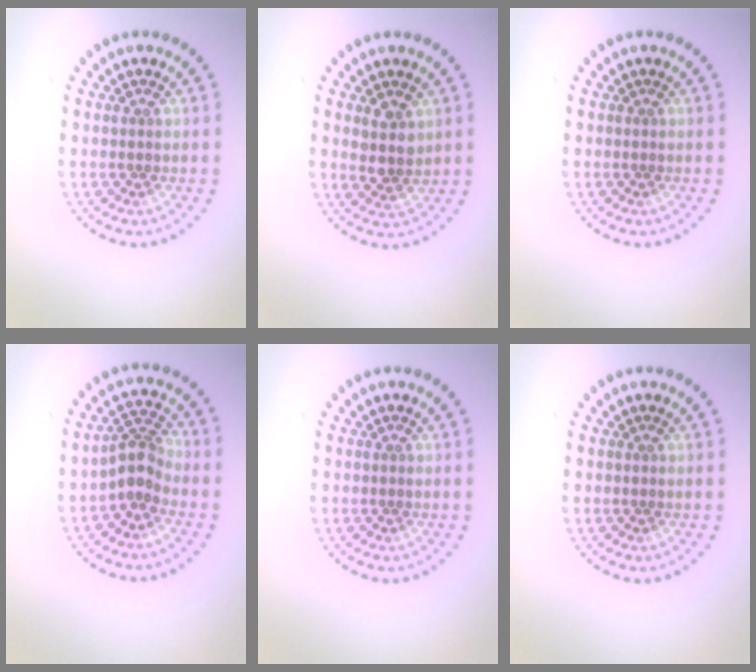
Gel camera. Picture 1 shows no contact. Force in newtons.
{"total": 2.8, "press": 2.5, "slide": 1.2}
{"total": 0.0}
{"total": 2.6, "press": 2.0, "slide": 1.8}
{"total": 0.0}
{"total": 0.0}